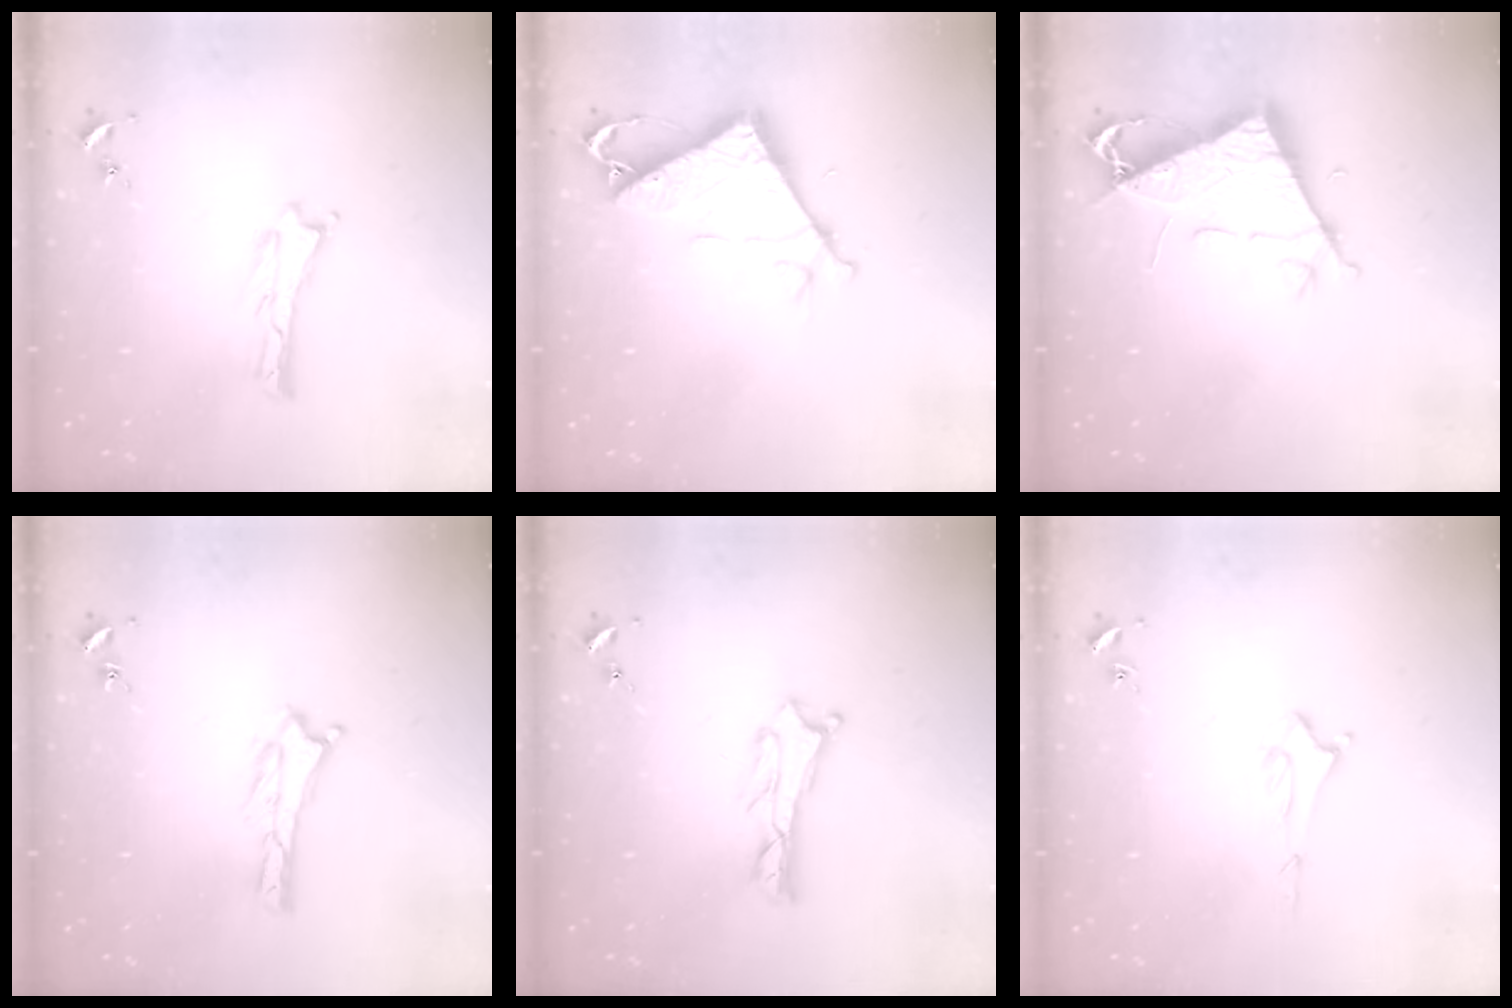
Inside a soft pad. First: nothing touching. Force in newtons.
{"total": 7.5, "press": 7.5, "slide": 0.2}
{"total": 7.9, "press": 7.8, "slide": 0.9}
{"total": 0.0}
{"total": 1.1, "press": 1.0, "slide": 0.2}
{"total": 1.7, "press": 1.6, "slide": 0.4}